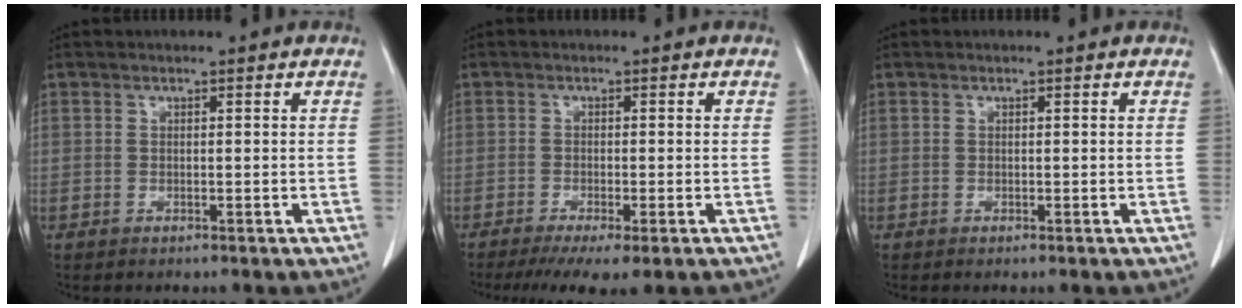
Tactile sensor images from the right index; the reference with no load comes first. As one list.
[{"total": 7.6, "force": [-5.5, 0.9, 5.2], "torque": [-0.074, -0.019, -0.084]}, {"total": 0.0}]